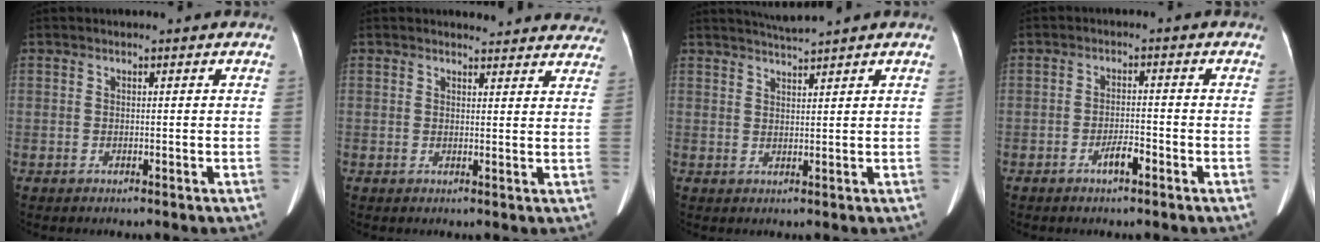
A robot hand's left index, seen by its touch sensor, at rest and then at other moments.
{"total": 12.1, "force": [11.6, 3.2, 1.4], "torque": [0.022, -0.024, 0.098]}
{"total": 3.0, "force": [2.7, -1.2, 0.5], "torque": [-0.008, 0.003, 0.053]}
{"total": 2.8, "force": [-1.8, 0.6, 2.0], "torque": [-0.038, 0.002, -0.032]}